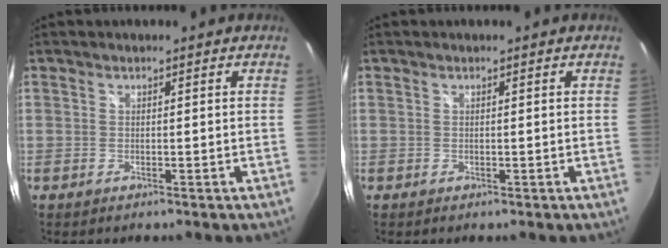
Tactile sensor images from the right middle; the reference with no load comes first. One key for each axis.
{"total": 0.0}